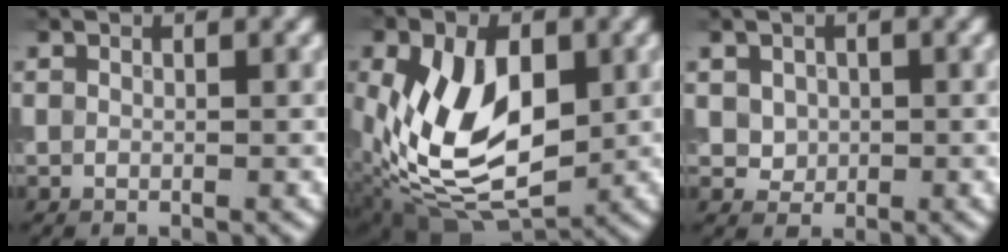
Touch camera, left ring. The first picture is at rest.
{"total": 10.7, "force": [-0.9, 6.5, 8.5], "torque": [-0.175, -0.010, -0.018]}
{"total": 1.9, "force": [0.3, 1.7, 0.8], "torque": [-0.016, -0.003, 0.012]}